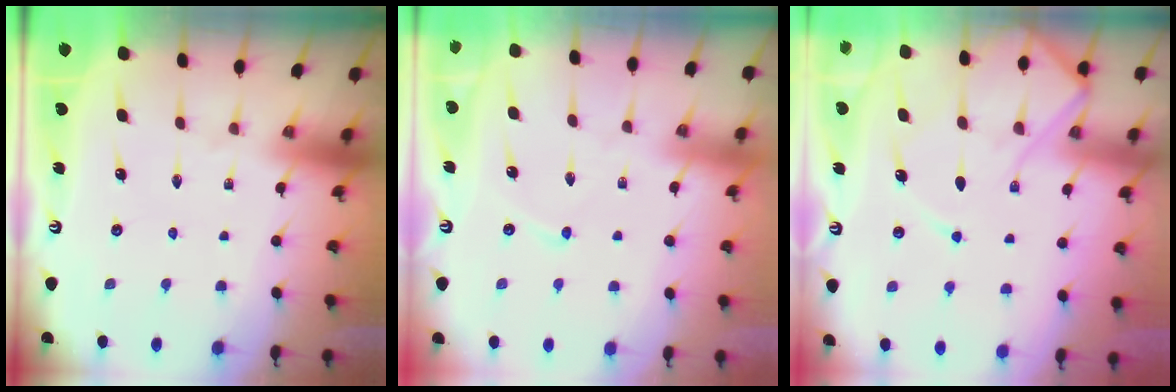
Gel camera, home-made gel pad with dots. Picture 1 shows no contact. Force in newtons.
{"total": 2.1, "press": 2.1, "slide": 0.2}
{"total": 11.0, "press": 10.9, "slide": 1.2}